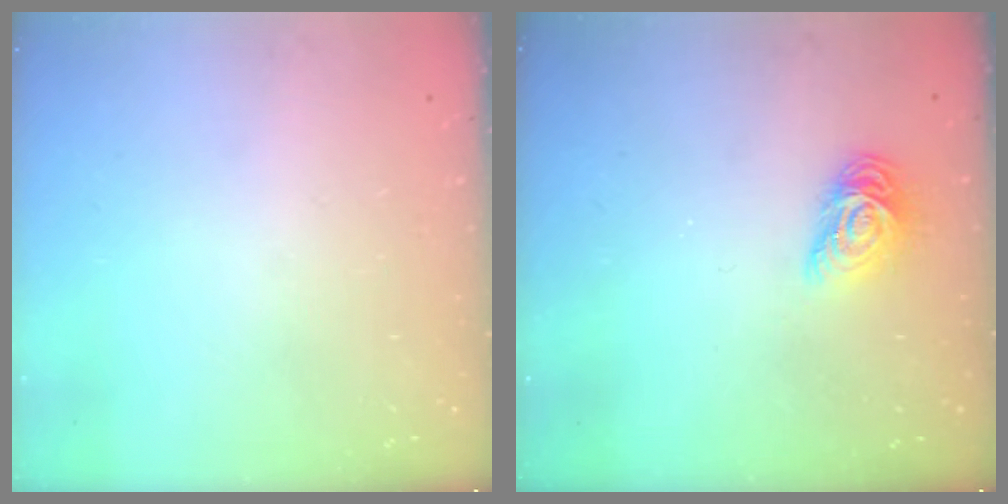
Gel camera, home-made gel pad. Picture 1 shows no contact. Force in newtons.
{"total": 8.4, "press": 8.3, "slide": 0.3}